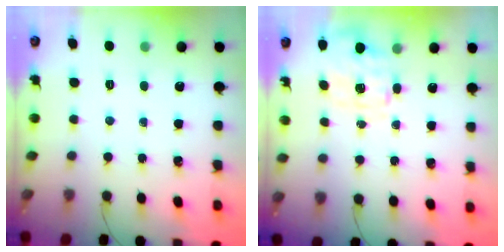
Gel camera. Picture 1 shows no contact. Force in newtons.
{"total": 4.0, "press": 3.9, "slide": 0.8}